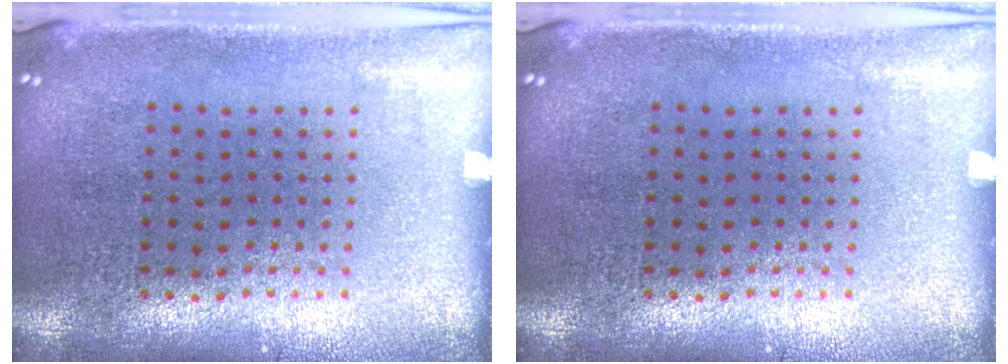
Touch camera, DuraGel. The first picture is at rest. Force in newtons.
{"total": 0.0}